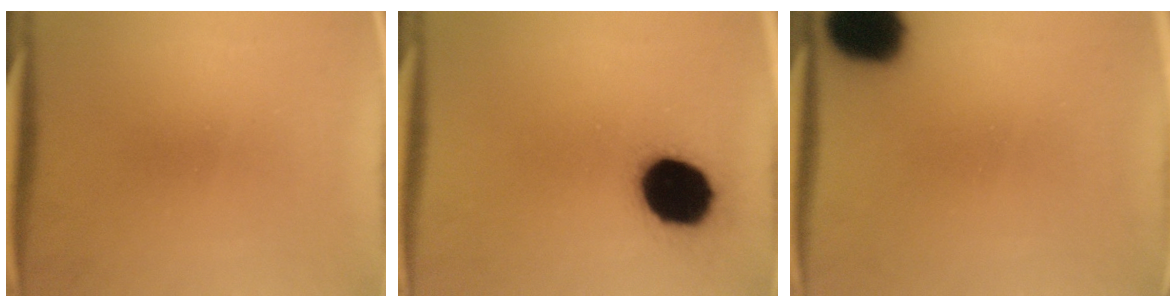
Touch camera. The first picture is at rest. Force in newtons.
{"total": 16.9}
{"total": 14.8}